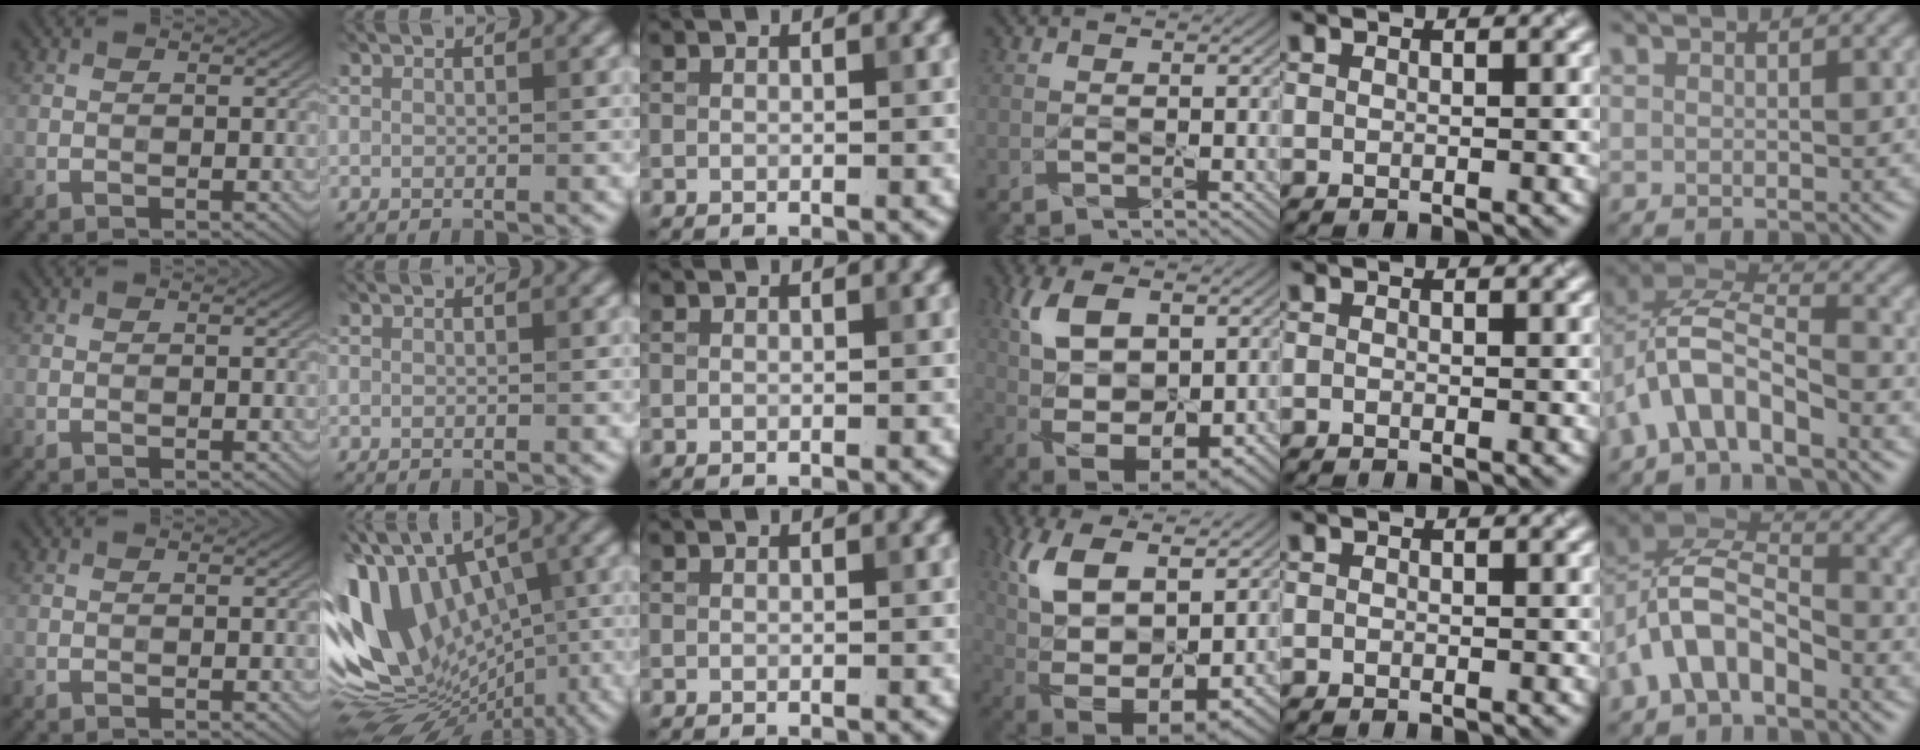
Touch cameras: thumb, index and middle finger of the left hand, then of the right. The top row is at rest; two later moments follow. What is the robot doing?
{"motion": "wipe", "object": "whiteboard"}